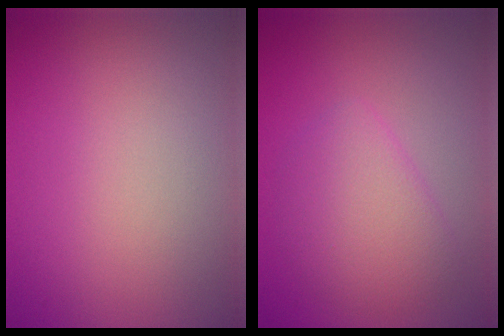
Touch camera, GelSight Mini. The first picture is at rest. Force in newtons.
{"total": 3.7, "press": 3.7, "slide": 0.1}